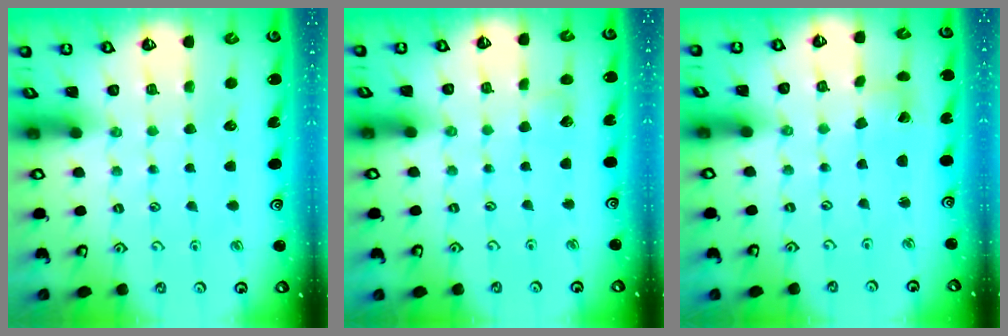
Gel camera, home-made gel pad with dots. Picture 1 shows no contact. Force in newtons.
{"total": 2.9, "press": 2.9, "slide": 0.2}
{"total": 2.8, "press": 2.8, "slide": 0.1}